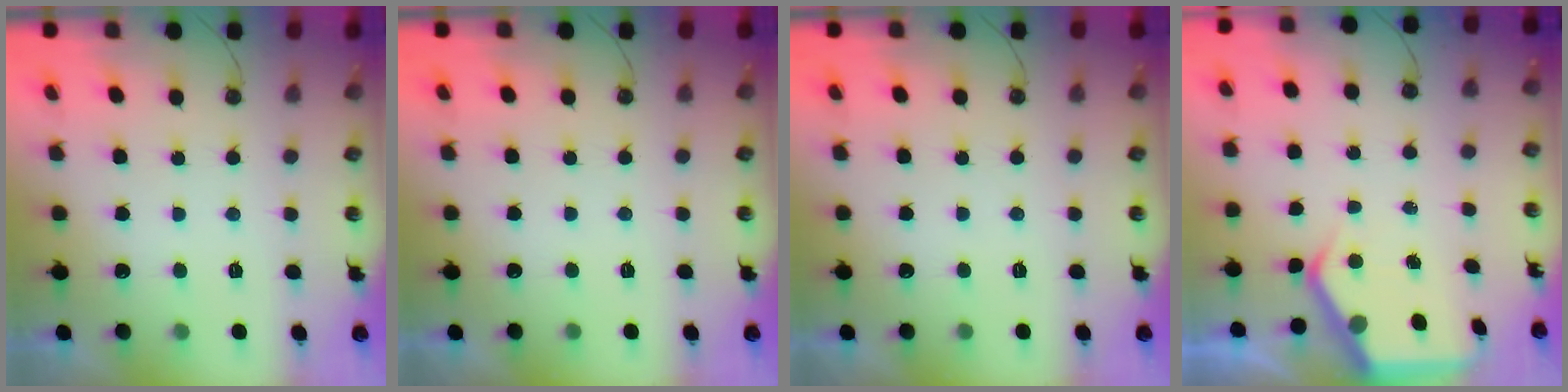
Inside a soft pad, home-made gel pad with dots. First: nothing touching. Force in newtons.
{"total": 0.0}
{"total": 0.0}
{"total": 4.9, "press": 4.9, "slide": 0.3}